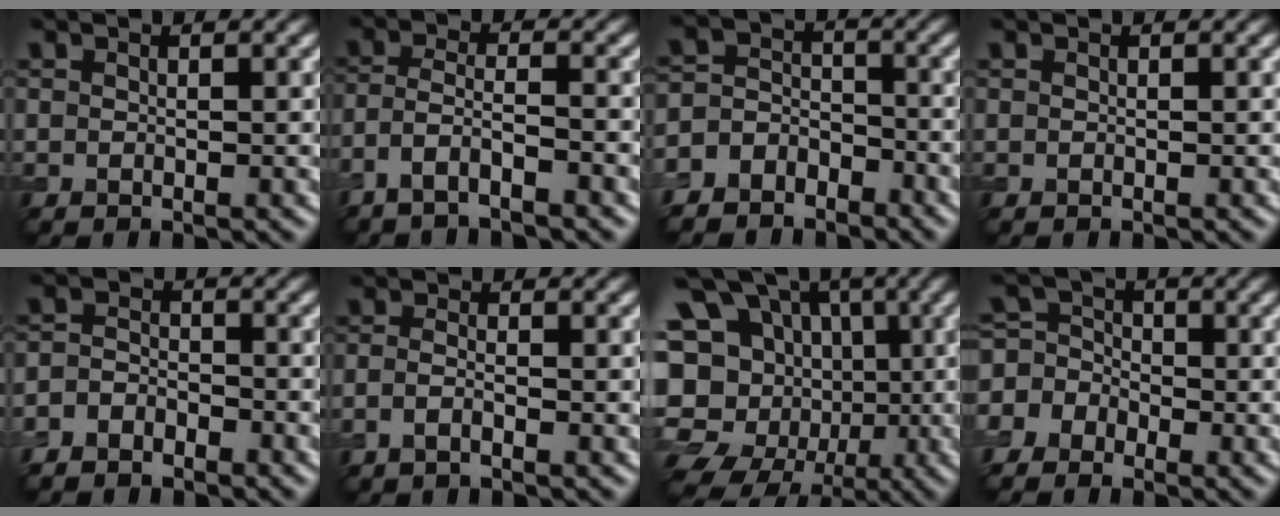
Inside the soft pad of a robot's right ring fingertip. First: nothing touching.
{"total": 3.7, "force": [-2.8, 0.7, 2.4], "torque": [-0.048, 0.005, -0.060]}
{"total": 6.4, "force": [-5.0, 4.0, 0.7], "torque": [0.010, -0.004, -0.092]}
{"total": 0.0}
{"total": 2.9, "force": [-2.3, 1.5, 0.8], "torque": [-0.015, 0.003, -0.054]}
{"total": 1.4, "force": [-0.8, 0.4, 1.0], "torque": [-0.022, -0.003, -0.020]}
{"total": 16.8, "force": [-4.2, 13.8, 8.6], "torque": [-0.157, -0.004, -0.063]}
{"total": 4.0, "force": [-1.3, 3.5, 1.4], "torque": [-0.016, 0.022, -0.039]}